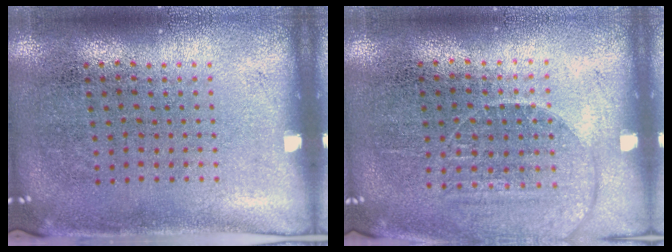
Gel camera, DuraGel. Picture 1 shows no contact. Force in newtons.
{"total": 1.4, "press": 1.3, "slide": 0.6}